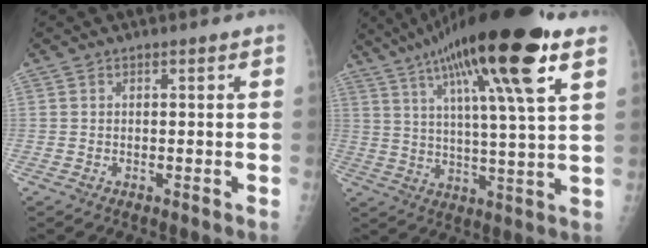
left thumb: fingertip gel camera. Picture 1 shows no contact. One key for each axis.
{"total": 22.8, "fx": 12.4, "fy": 3.1, "fz": 18.9, "tx": -0.319, "ty": -0.017, "tz": 0.199}